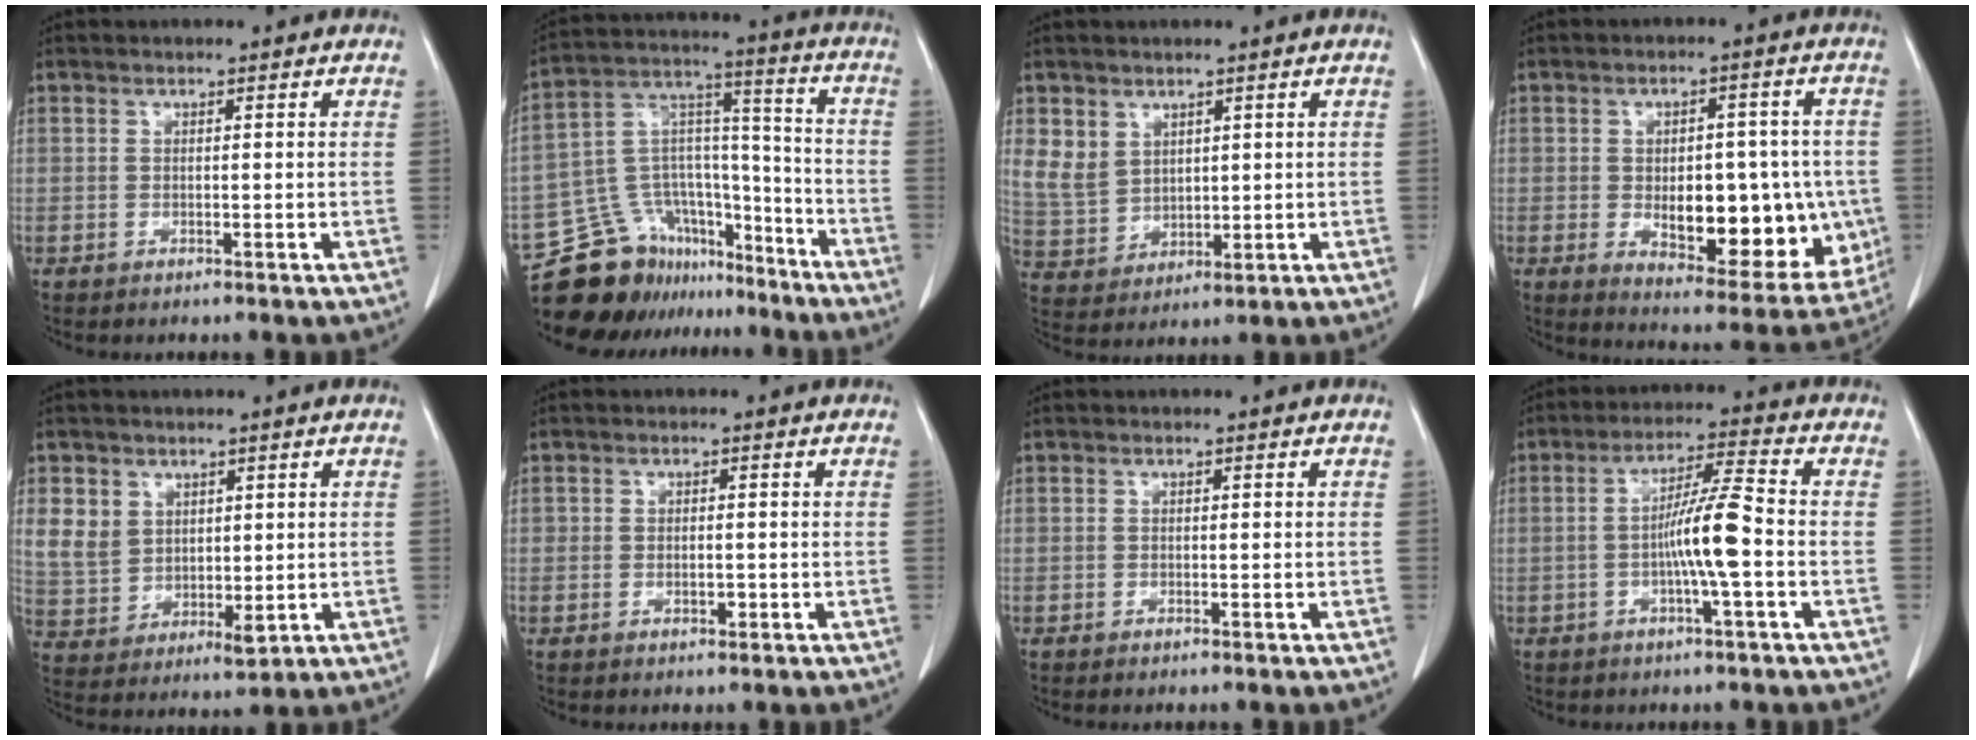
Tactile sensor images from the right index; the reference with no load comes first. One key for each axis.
{"total": 16.5, "fx": -13.9, "fy": 8.1, "fz": 3.4, "tx": -0.058, "ty": 0.078, "tz": -0.231}
{"total": 6.6, "fx": 3.2, "fy": 5.4, "fz": 2.2, "tx": -0.051, "ty": 0.007, "tz": 0.083}
{"total": 17.5, "fx": -3.1, "fy": 8.1, "fz": 15.2, "tx": -0.180, "ty": 0.006, "tz": -0.016}
{"total": 8.5, "fx": 3.3, "fy": 6.9, "fz": 3.7, "tx": -0.078, "ty": 0.003, "tz": 0.082}
{"total": 1.4, "fx": -0.5, "fy": 0.8, "fz": 1.1, "tx": -0.015, "ty": 0.001, "tz": -0.004}
{"total": 0.7, "fx": -0.6, "fy": 0.0, "fz": 0.4, "tx": -0.011, "ty": -0.002, "tz": -0.008}
{"total": 7.8, "fx": -1.7, "fy": -0.3, "fz": 7.6, "tx": -0.141, "ty": 0.008, "tz": -0.031}